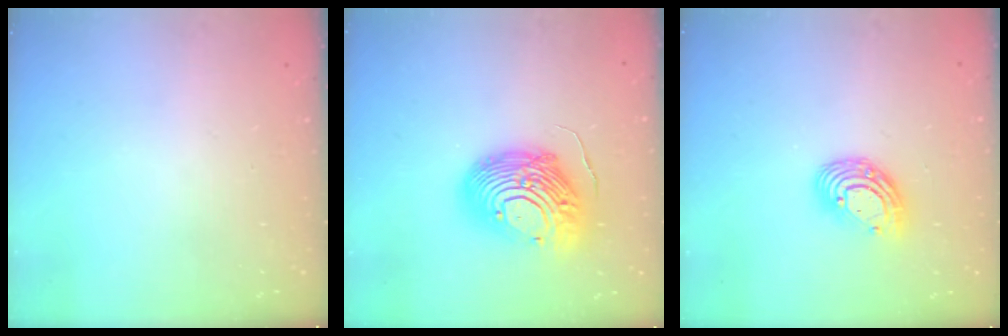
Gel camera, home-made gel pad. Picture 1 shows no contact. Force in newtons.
{"total": 18.0, "press": 17.9, "slide": 1.9}
{"total": 10.5, "press": 10.4, "slide": 1.1}